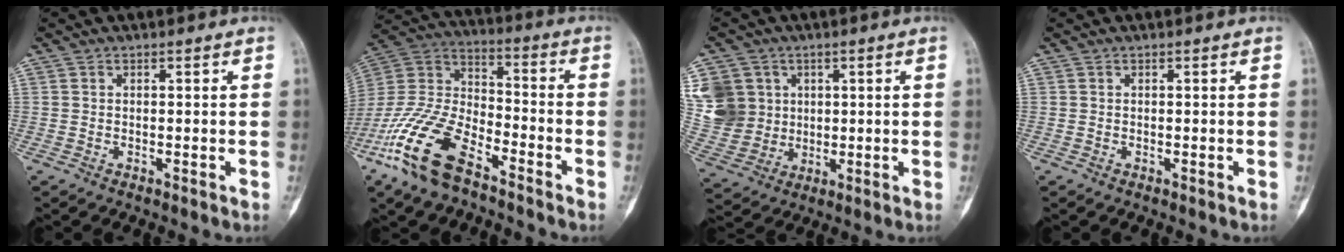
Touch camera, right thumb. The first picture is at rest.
{"total": 18.5, "force": [-11.2, 8.3, 12.2], "torque": [-0.253, 0.051, -0.221]}
{"total": 13.1, "force": [3.0, 11.8, 5.0], "torque": [-0.089, 0.011, 0.076]}
{"total": 0.0}